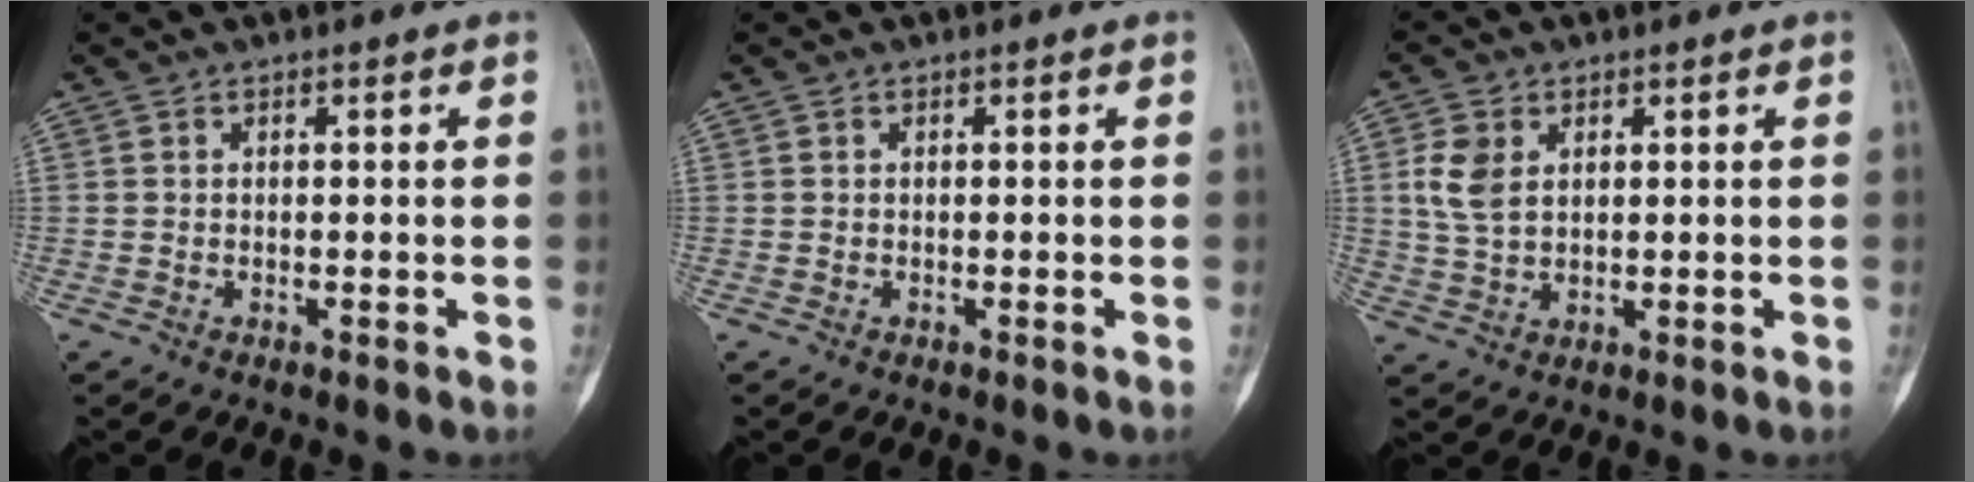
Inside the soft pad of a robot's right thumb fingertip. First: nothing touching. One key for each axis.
{"total": 0.0}
{"total": 6.4, "fx": 1.7, "fy": 4.4, "fz": 4.3, "tx": -0.080, "ty": -0.001, "tz": 0.038}